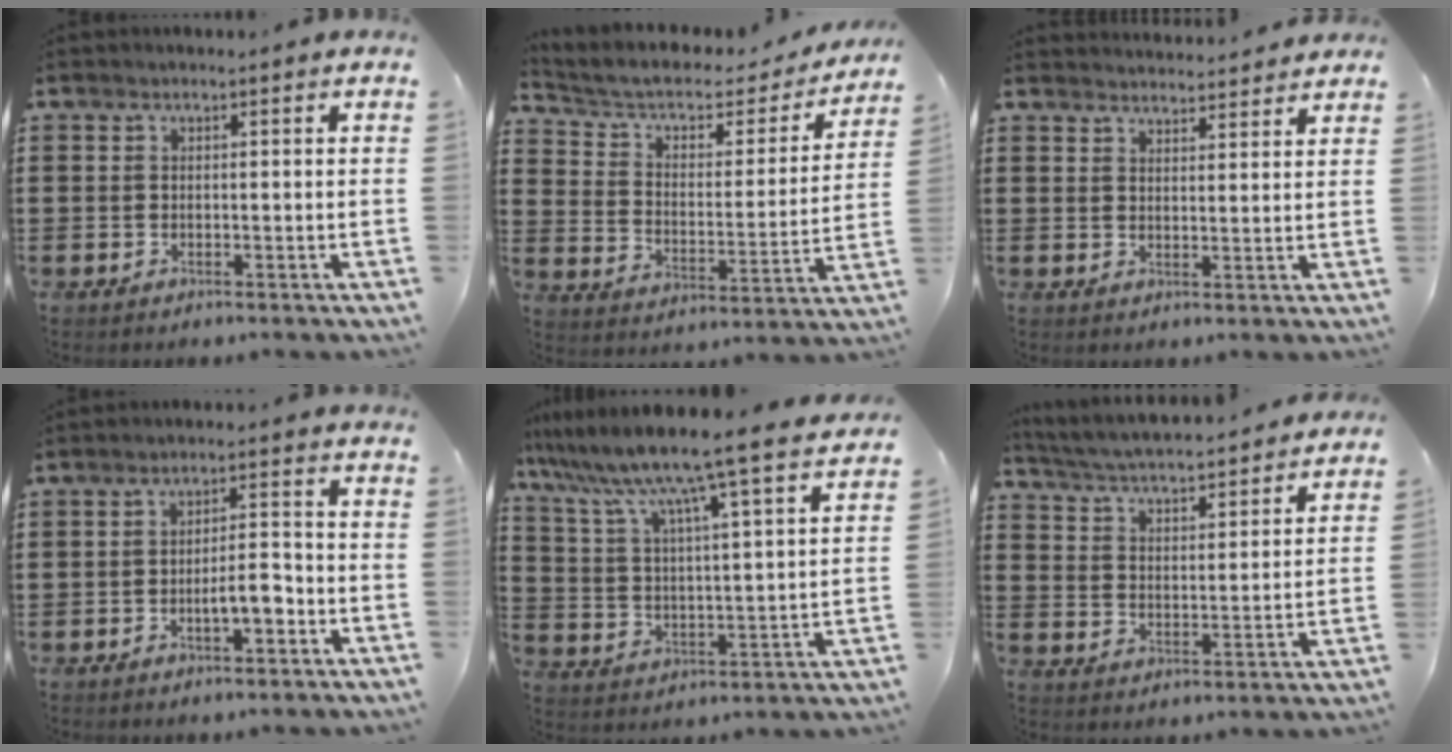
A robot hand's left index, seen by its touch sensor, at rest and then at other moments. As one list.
[{"total": 4.8, "force": [3.1, 2.6, 2.5], "torque": [-0.067, -0.016, 0.044]}, {"total": 3.0, "force": [3.0, 0.0, -0.2], "torque": [-0.006, -0.013, 0.057]}, {"total": 4.7, "force": [-2.0, 1.4, 4.1], "torque": [-0.070, 0.011, -0.038]}, {"total": 9.1, "force": [8.0, -1.4, 4.2], "torque": [-0.113, -0.062, 0.125]}, {"total": 4.1, "force": [3.9, -0.5, 1.0], "torque": [-0.040, -0.036, 0.061]}]